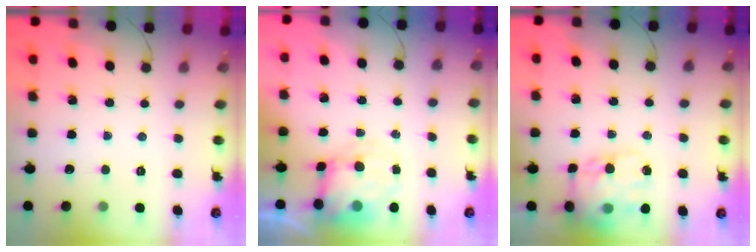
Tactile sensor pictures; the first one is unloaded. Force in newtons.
{"total": 8.3, "press": 8.1, "slide": 1.7}
{"total": 16.5, "press": 16.0, "slide": 4.1}